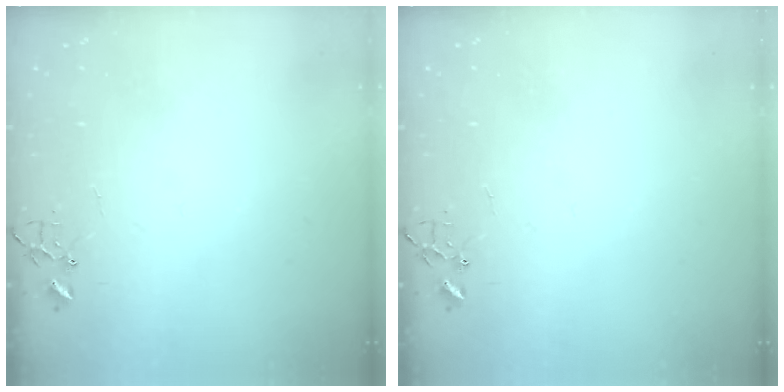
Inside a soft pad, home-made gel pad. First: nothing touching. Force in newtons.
{"total": 0.0}